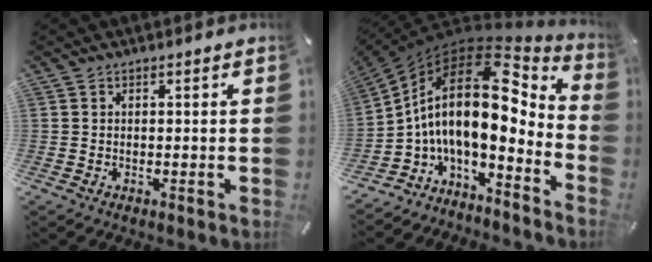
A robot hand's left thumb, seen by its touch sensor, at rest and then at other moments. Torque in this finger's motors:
{"motor_torque": [-0.57, 3.42, 1.75, 1.02, 0.39]}